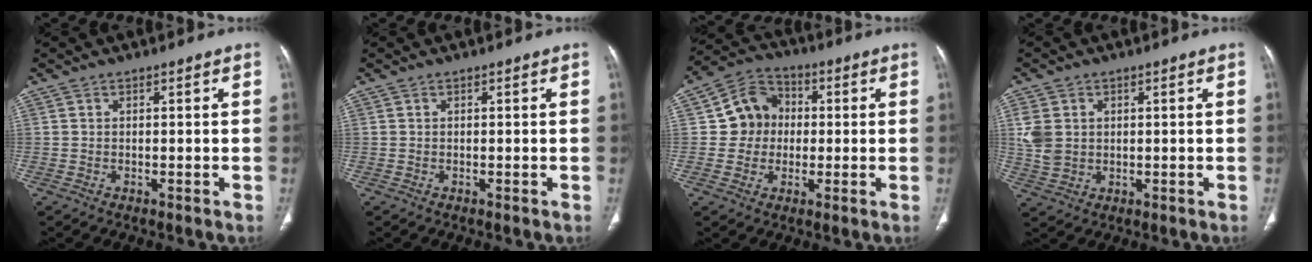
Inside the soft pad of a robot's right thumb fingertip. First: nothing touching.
{"total": 0.0}
{"total": 9.0, "force": [0.1, 8.4, 3.4], "torque": [-0.021, 0.020, -0.009]}
{"total": 5.8, "force": [1.0, 4.7, 3.2], "torque": [-0.060, -0.001, 0.028]}